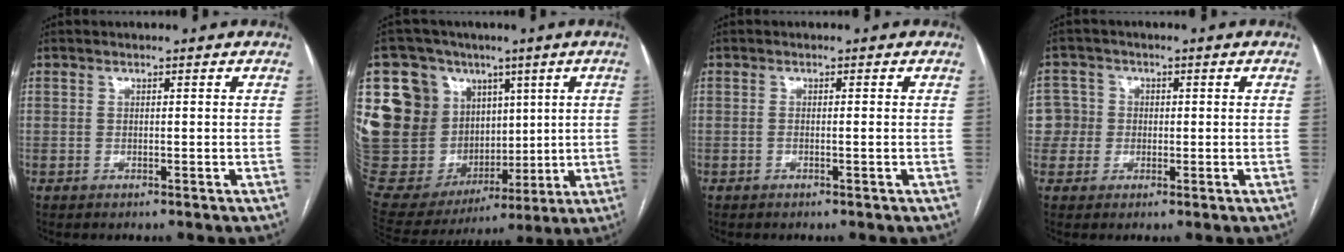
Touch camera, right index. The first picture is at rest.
{"total": 27.1, "force": [7.4, 21.4, 14.9], "torque": [-0.338, 0.081, 0.164]}
{"total": 0.5, "force": [-0.2, -0.1, 0.5], "torque": [-0.010, 0.000, -0.002]}
{"total": 5.4, "force": [0.2, 5.4, 0.0], "torque": [0.005, 0.025, 0.004]}